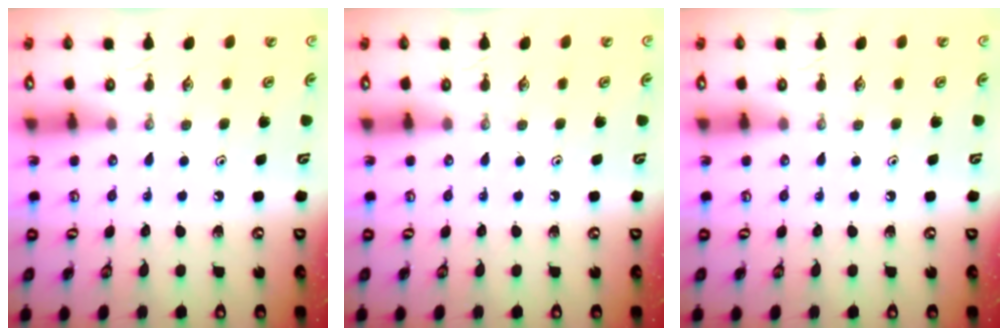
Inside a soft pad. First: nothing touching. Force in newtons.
{"total": 0.0}
{"total": 0.0}